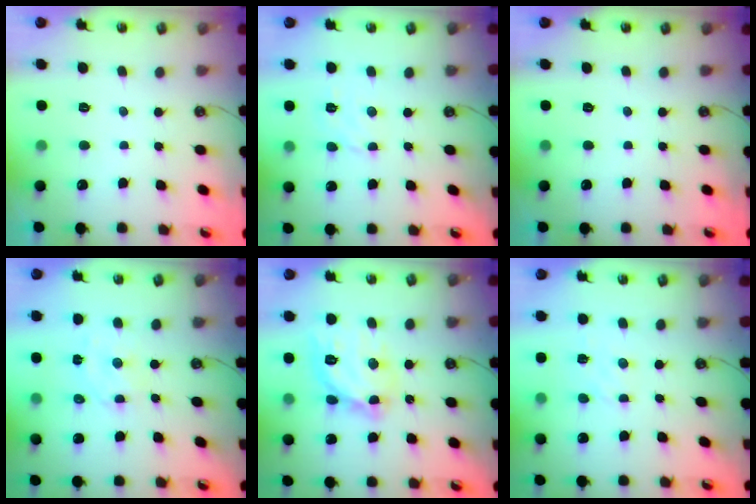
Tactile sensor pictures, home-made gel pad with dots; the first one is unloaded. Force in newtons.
{"total": 3.0, "press": 3.0, "slide": 0.3}
{"total": 0.0}
{"total": 3.0, "press": 3.0, "slide": 0.3}
{"total": 14.0, "press": 13.9, "slide": 1.4}
{"total": 2.8, "press": 2.8, "slide": 0.4}